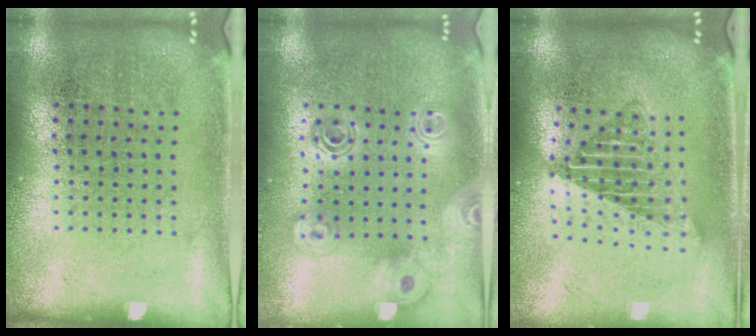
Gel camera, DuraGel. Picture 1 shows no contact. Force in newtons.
{"total": 1.8, "press": 1.6, "slide": 0.9}
{"total": 1.6, "press": 1.3, "slide": 0.9}